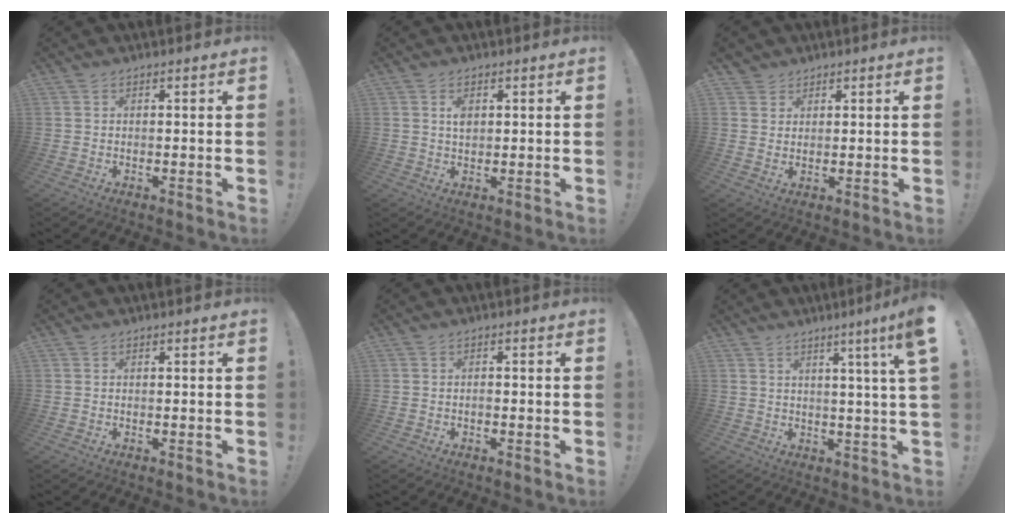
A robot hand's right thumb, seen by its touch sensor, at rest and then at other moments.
{"total": 2.9, "force": [0.9, 1.8, 2.0], "torque": [-0.020, -0.004, 0.009]}
{"total": 3.4, "force": [2.4, 2.3, 0.0], "torque": [0.003, -0.013, 0.045]}
{"total": 0.0}
{"total": 0.8, "force": [-0.8, 0.3, 0.2], "torque": [-0.007, 0.003, -0.014]}
{"total": 7.5, "force": [2.5, -1.3, 6.9], "torque": [-0.090, -0.025, 0.029]}